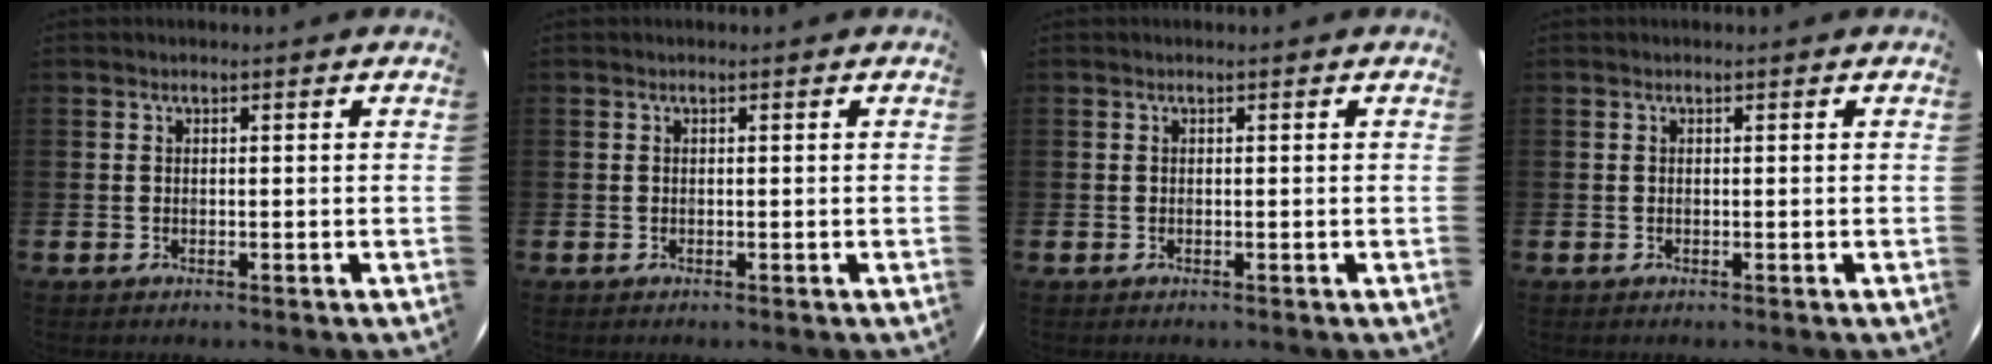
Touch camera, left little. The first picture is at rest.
{"total": 0.0}
{"total": 0.0}
{"total": 0.0}